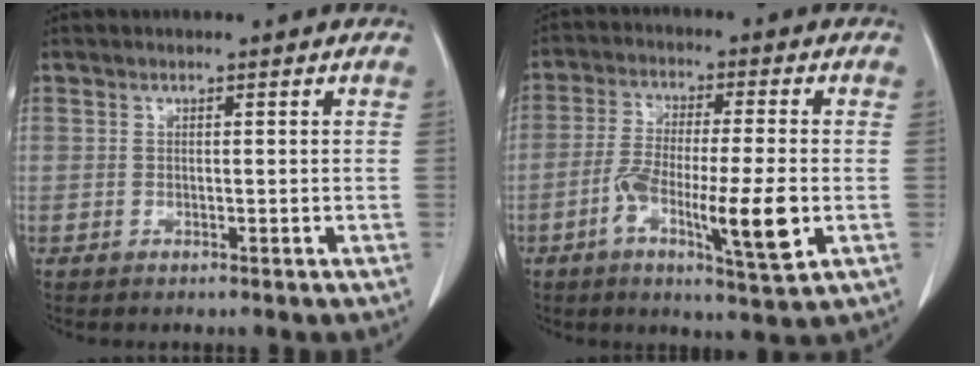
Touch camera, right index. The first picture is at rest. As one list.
[{"total": 11.7, "force": [-3.4, 1.3, 11.1], "torque": [-0.195, -0.011, -0.060]}]